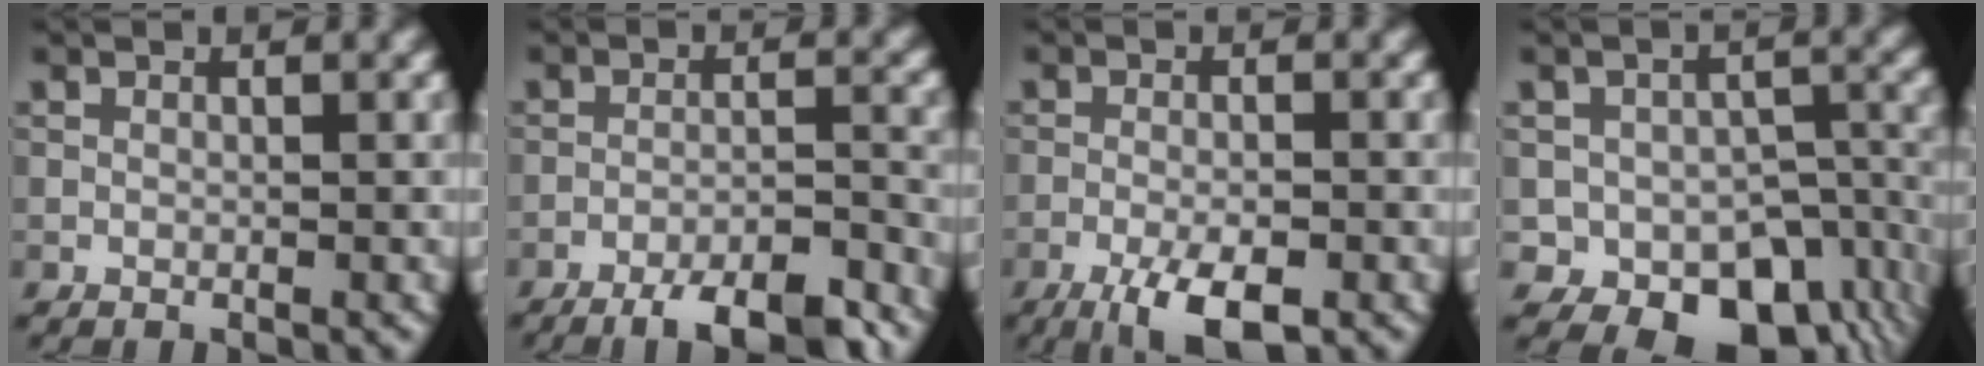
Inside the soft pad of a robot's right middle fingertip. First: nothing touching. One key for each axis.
{"total": 8.6, "fx": -6.9, "fy": 2.0, "fz": 4.7, "tx": -0.071, "ty": -0.012, "tz": -0.099}
{"total": 5.6, "fx": -3.4, "fy": 1.7, "fz": 4.1, "tx": -0.074, "ty": -0.006, "tz": -0.056}
{"total": 10.3, "fx": -4.3, "fy": 7.3, "fz": 5.9, "tx": -0.072, "ty": -0.036, "tz": -0.045}